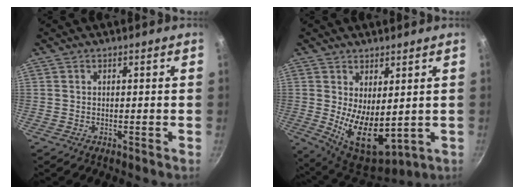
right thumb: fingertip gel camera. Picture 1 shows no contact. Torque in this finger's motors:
{"motor_torque": [-0.26, 0.97, 1.41, 0.08, 0.14]}